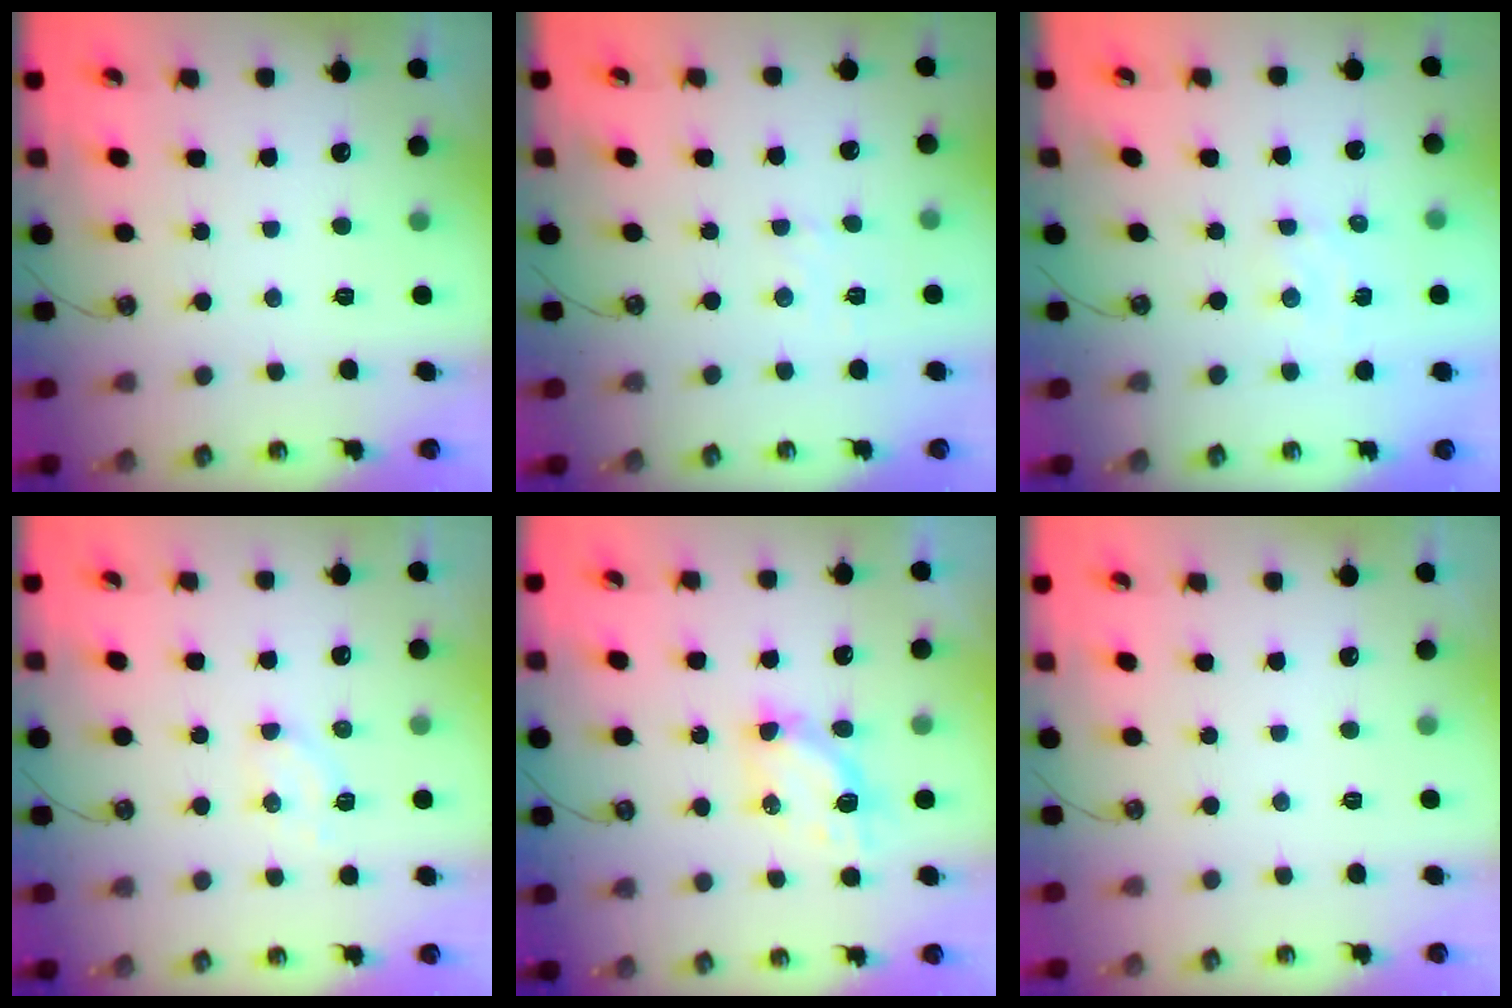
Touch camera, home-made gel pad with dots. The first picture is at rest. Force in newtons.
{"total": 1.9, "press": 1.9, "slide": 0.3}
{"total": 3.2, "press": 3.2, "slide": 0.4}
{"total": 6.0, "press": 5.9, "slide": 1.0}
{"total": 6.5, "press": 6.5, "slide": 0.2}
{"total": 0.0}